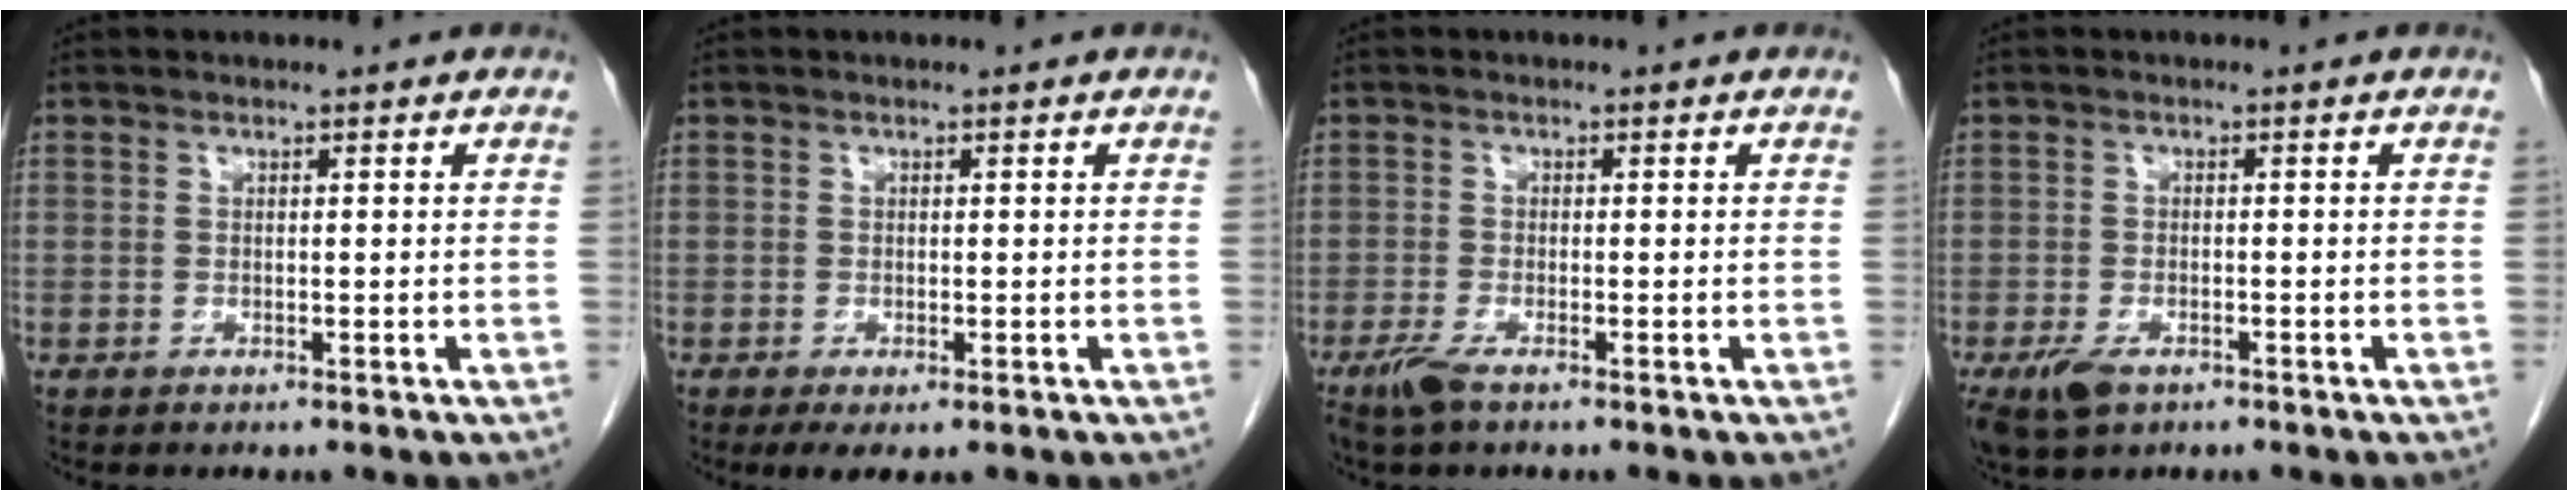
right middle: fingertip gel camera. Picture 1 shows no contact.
{"total": 2.5, "force": [-1.4, 0.9, 1.9], "torque": [-0.029, -0.006, -0.016]}
{"total": 2.7, "force": [-1.8, 0.4, 1.9], "torque": [-0.044, -0.006, -0.038]}
{"total": 4.8, "force": [-2.8, 2.5, 3.0], "torque": [-0.060, -0.007, -0.044]}